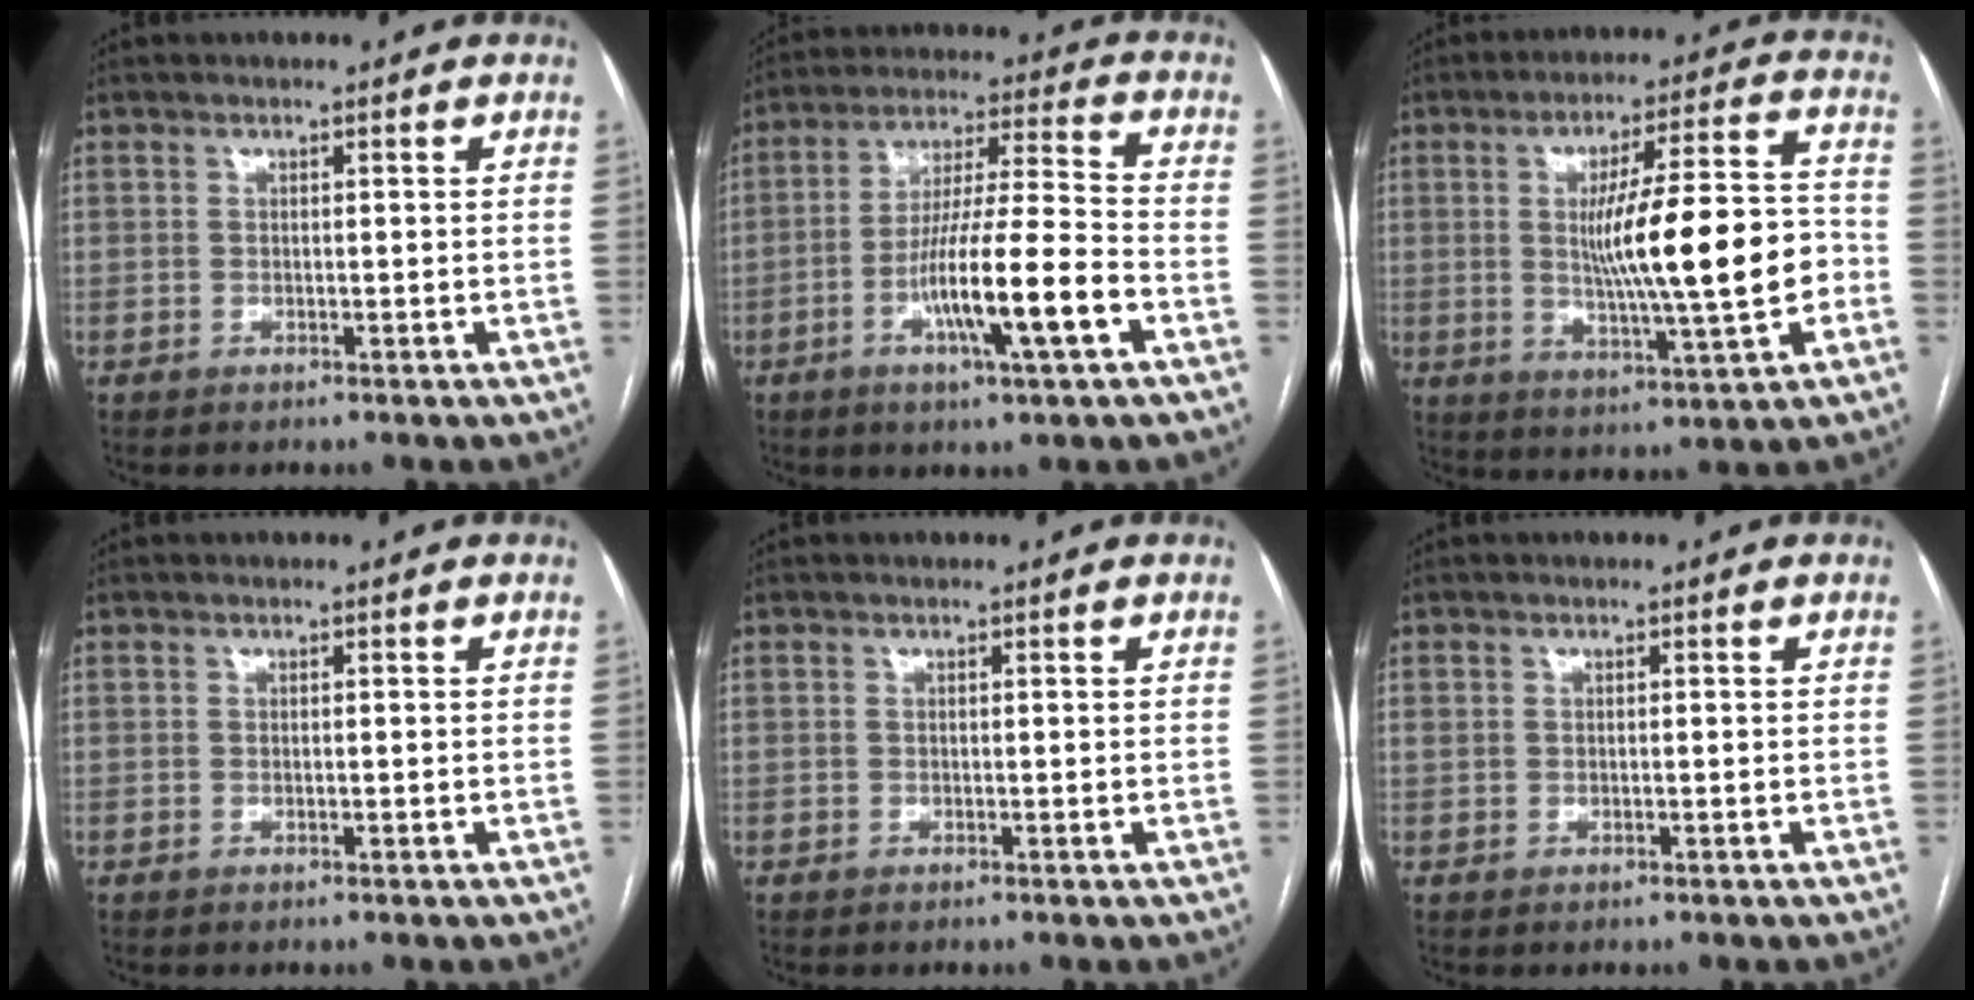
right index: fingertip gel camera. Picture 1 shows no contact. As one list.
[{"total": 14.0, "force": [-5.1, 0.4, 13.0], "torque": [-0.231, -0.004, -0.090]}, {"total": 15.4, "force": [-1.4, 1.7, 15.3], "torque": [-0.245, 0.009, -0.017]}, {"total": 0.0}, {"total": 0.0}, {"total": 0.7, "force": [0.0, 0.4, 0.6], "torque": [-0.019, 0.006, 0.004]}]